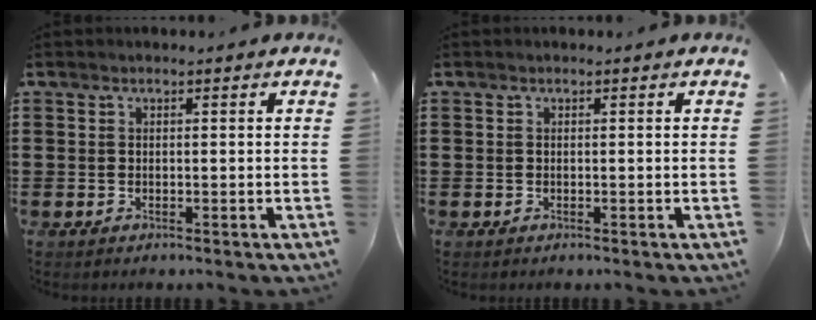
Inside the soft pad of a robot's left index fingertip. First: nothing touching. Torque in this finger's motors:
{"motor_torque": [0.09, 0.00, -0.02, 0.00]}